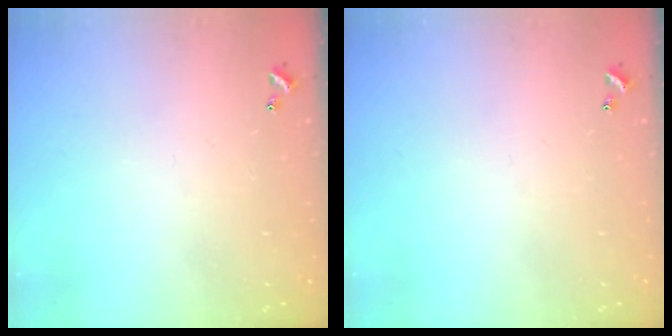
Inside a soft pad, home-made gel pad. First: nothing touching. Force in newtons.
{"total": 0.0}